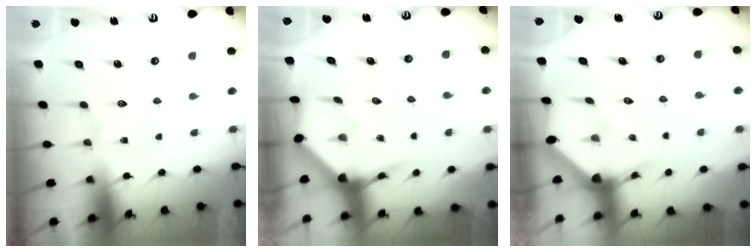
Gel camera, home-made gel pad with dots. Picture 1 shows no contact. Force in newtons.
{"total": 4.0, "press": 4.0, "slide": 0.4}
{"total": 2.8, "press": 2.8, "slide": 0.3}